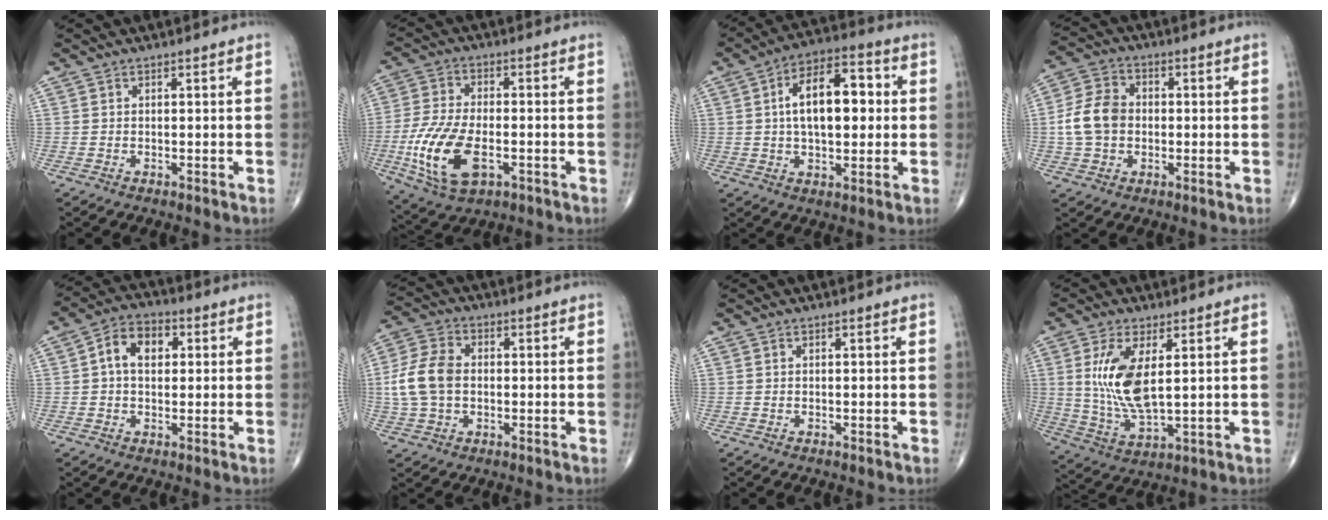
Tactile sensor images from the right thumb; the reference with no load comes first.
{"total": 14.5, "force": [-4.1, 7.4, 11.8], "torque": [-0.245, 0.002, -0.070]}
{"total": 14.2, "force": [1.7, 7.4, 12.0], "torque": [-0.174, 0.022, 0.020]}
{"total": 9.1, "force": [-0.5, 7.0, 5.8], "torque": [-0.103, 0.021, -0.015]}
{"total": 7.8, "force": [1.3, 5.3, 5.6], "torque": [-0.083, 0.020, 0.014]}
{"total": 10.0, "force": [-0.2, 7.0, 7.2], "torque": [-0.147, 0.019, -0.009]}
{"total": 0.0}
{"total": 11.8, "force": [2.6, 4.7, 10.5], "torque": [-0.219, -0.021, 0.061]}